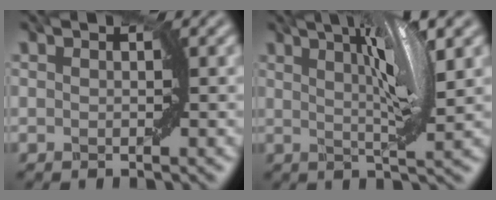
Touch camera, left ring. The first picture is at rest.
{"total": 6.0, "force": [2.1, 1.2, 5.5], "torque": [-0.071, 0.001, 0.037]}